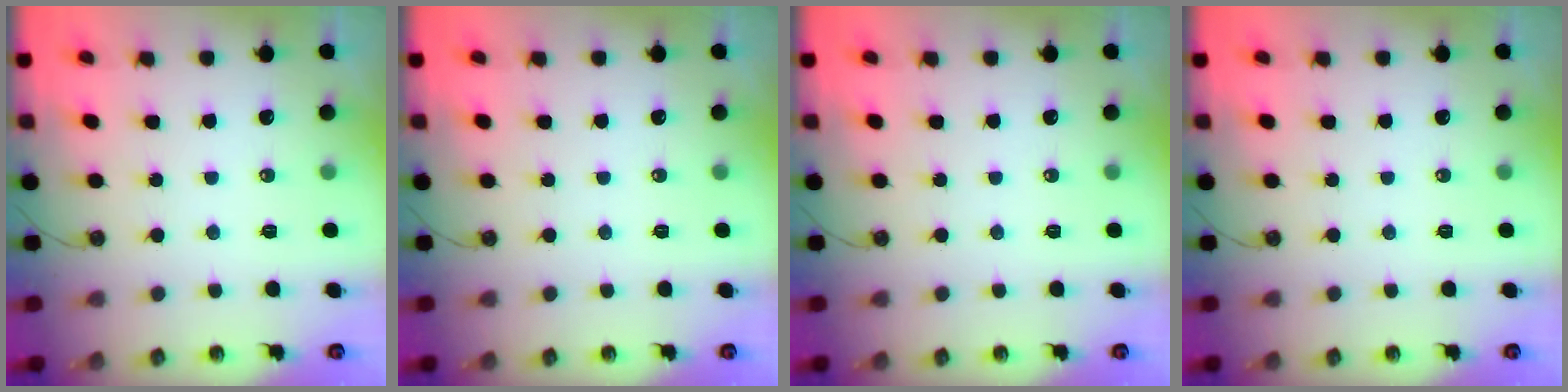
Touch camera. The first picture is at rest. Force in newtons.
{"total": 0.0}
{"total": 0.0}
{"total": 0.0}